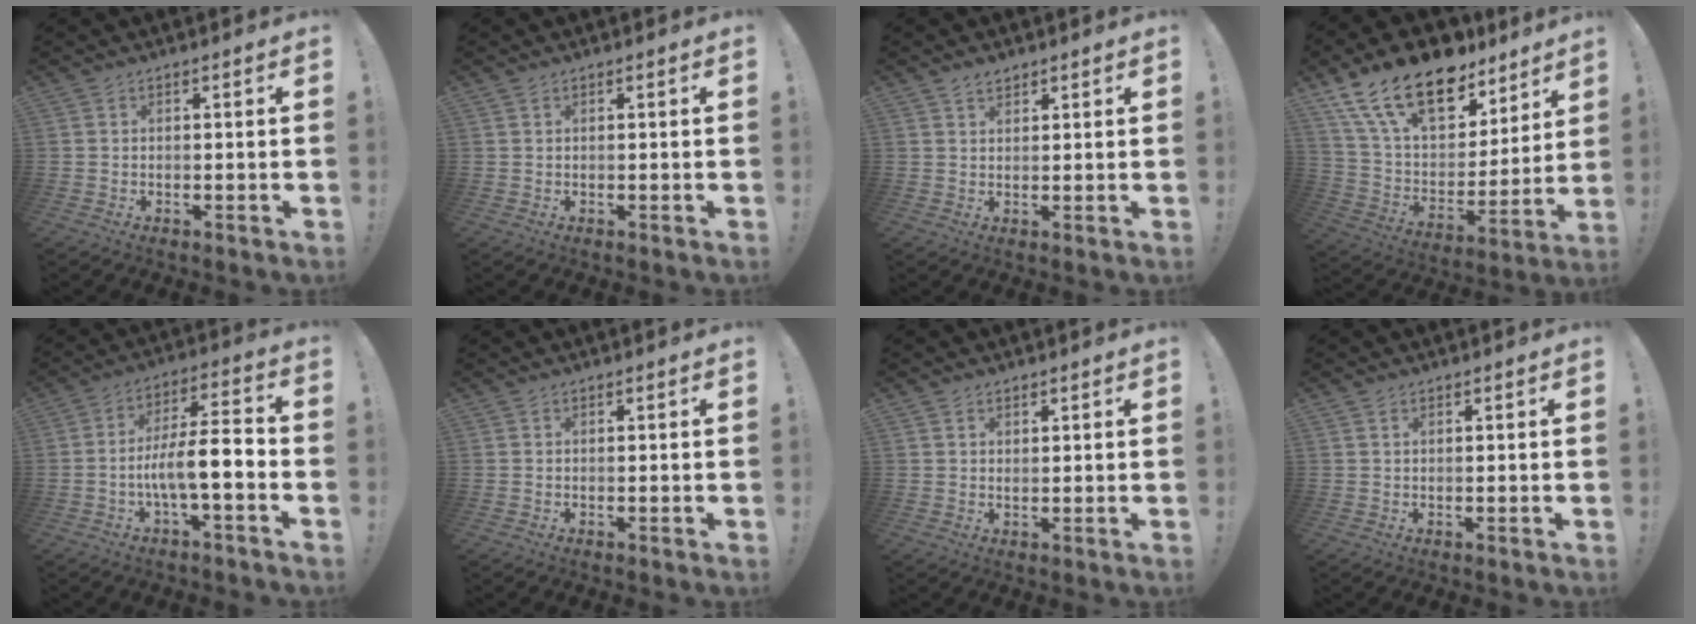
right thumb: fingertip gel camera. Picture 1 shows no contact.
{"total": 0.6, "force": [0.5, 0.2, 0.2], "torque": [-0.001, -0.002, 0.008]}
{"total": 2.7, "force": [2.2, 1.4, 0.8], "torque": [-0.008, -0.012, 0.038]}
{"total": 22.0, "force": [14.7, 10.9, 12.3], "torque": [-0.208, -0.087, 0.274]}
{"total": 12.6, "force": [-3.9, 2.8, 11.7], "torque": [-0.215, 0.018, -0.066]}
{"total": 0.0}
{"total": 1.4, "force": [1.1, 0.8, 0.3], "torque": [0.007, -0.008, 0.020]}
{"total": 0.7, "force": [0.5, 0.4, 0.4], "torque": [-0.006, -0.001, 0.008]}